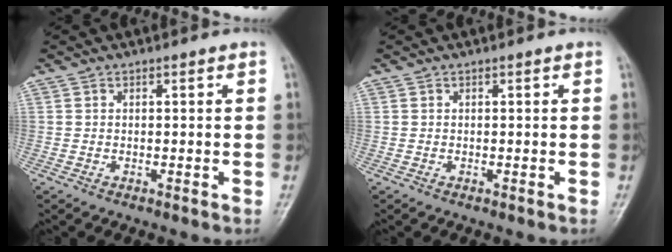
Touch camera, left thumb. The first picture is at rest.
{"total": 0.0}